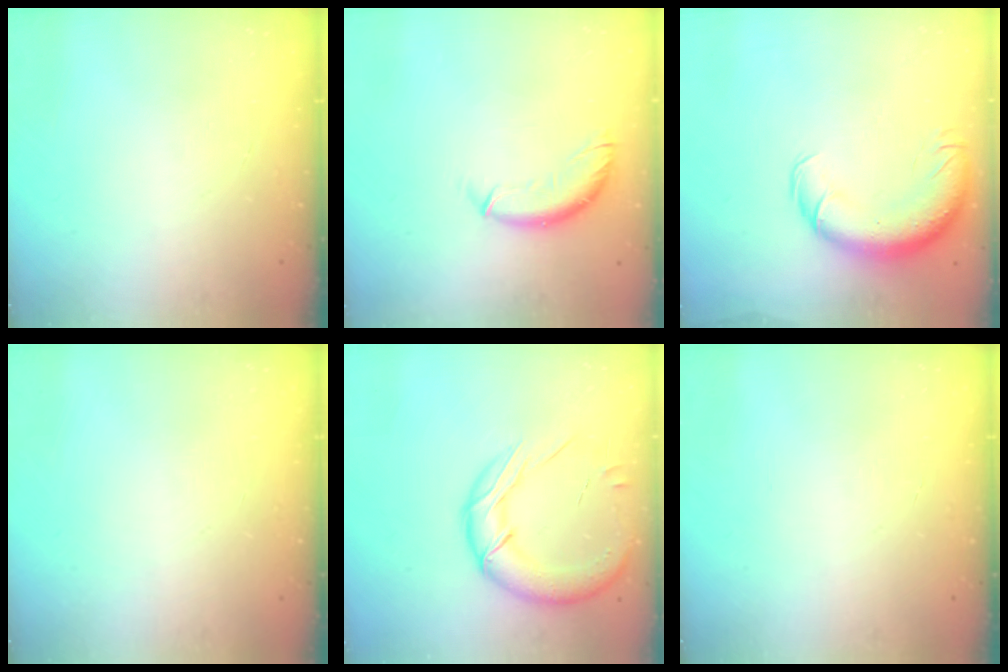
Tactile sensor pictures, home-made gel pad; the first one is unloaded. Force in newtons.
{"total": 11.1, "press": 11.1, "slide": 0.9}
{"total": 13.7, "press": 13.2, "slide": 3.5}
{"total": 0.0}
{"total": 18.5, "press": 18.2, "slide": 3.0}
{"total": 0.0}